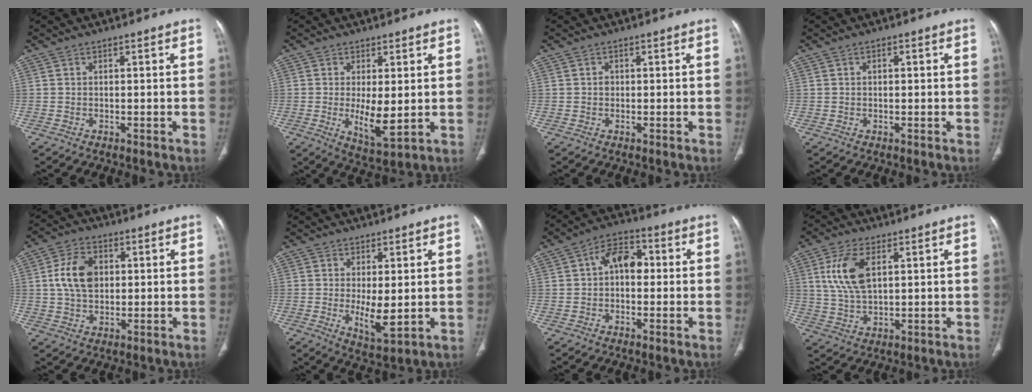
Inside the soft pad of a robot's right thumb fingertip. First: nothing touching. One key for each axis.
{"total": 7.2, "fx": -0.3, "fy": 2.7, "fz": 6.7, "tx": -0.110, "ty": -0.021, "tz": 0.005}
{"total": 0.9, "fx": 0.0, "fy": 0.8, "fz": 0.4, "tx": -0.002, "ty": 0.003, "tz": -0.001}
{"total": 1.1, "fx": 0.2, "fy": 0.5, "fz": 0.9, "tx": -0.012, "ty": 0.004, "tz": 0.003}
{"total": 8.9, "fx": 1.4, "fy": 6.1, "fz": 6.2, "tx": -0.102, "ty": 0.003, "tz": 0.025}
{"total": 6.2, "fx": -0.2, "fy": 2.4, "fz": 5.8, "tx": -0.094, "ty": -0.020, "tz": 0.007}
{"total": 7.2, "fx": 0.5, "fy": 4.8, "fz": 5.4, "tx": -0.066, "ty": 0.026, "tz": -0.003}
{"total": 9.5, "fx": 3.0, "fy": 4.7, "fz": 7.6, "tx": -0.160, "ty": -0.006, "tz": 0.062}